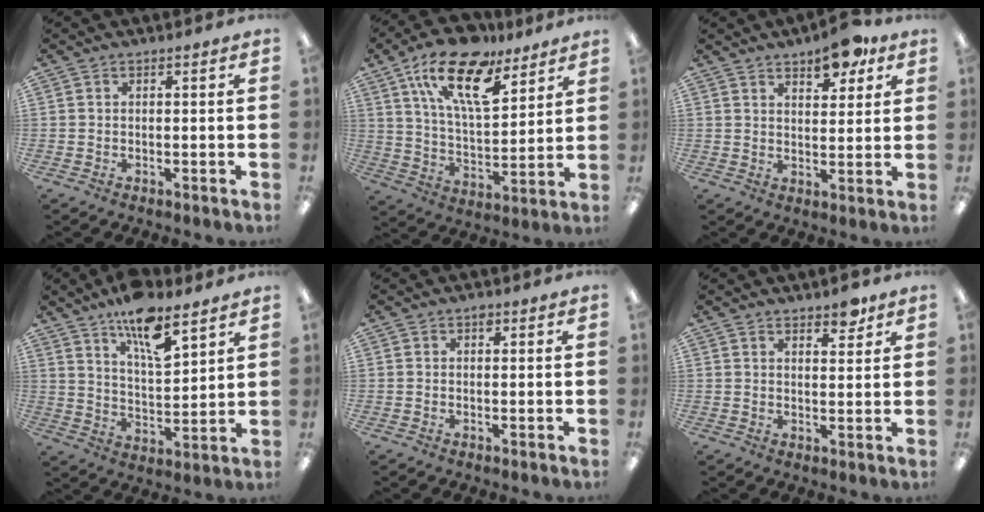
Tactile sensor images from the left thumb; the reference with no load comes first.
{"total": 19.1, "force": [12.0, 8.2, 12.3], "torque": [-0.214, -0.055, 0.209]}
{"total": 8.4, "force": [5.9, 3.7, 4.6], "torque": [-0.048, -0.035, 0.097]}
{"total": 13.7, "force": [9.6, 4.8, 8.5], "torque": [-0.138, -0.049, 0.164]}
{"total": 1.1, "force": [0.6, 0.7, 0.6], "torque": [-0.006, -0.001, 0.008]}
{"total": 4.3, "force": [3.5, 1.6, 1.9], "torque": [-0.010, -0.024, 0.057]}